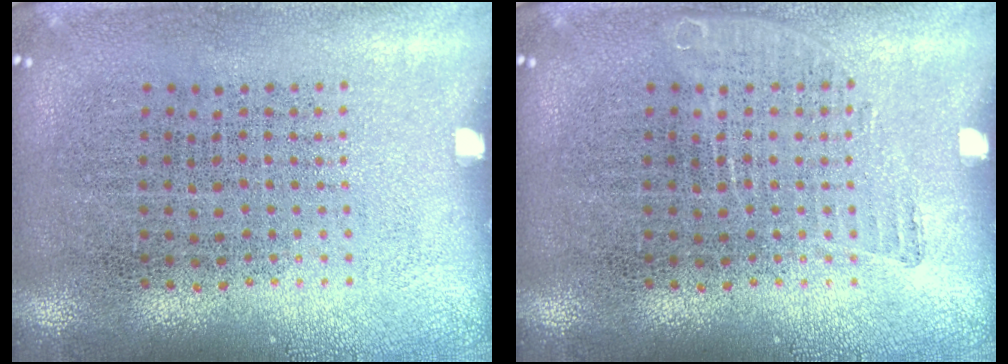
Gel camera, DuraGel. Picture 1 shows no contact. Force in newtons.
{"total": 0.8, "press": 0.8, "slide": 0.1}